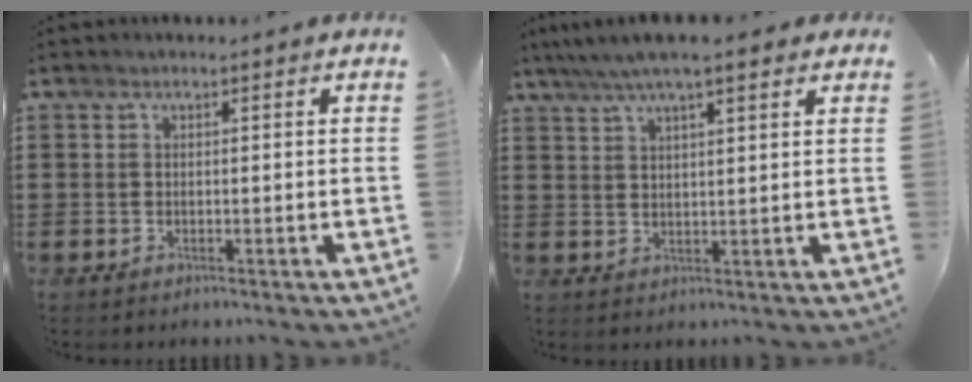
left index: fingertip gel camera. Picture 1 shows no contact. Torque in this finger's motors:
{"motor_torque": [2.14, 0.00, 1.05, 0.21]}